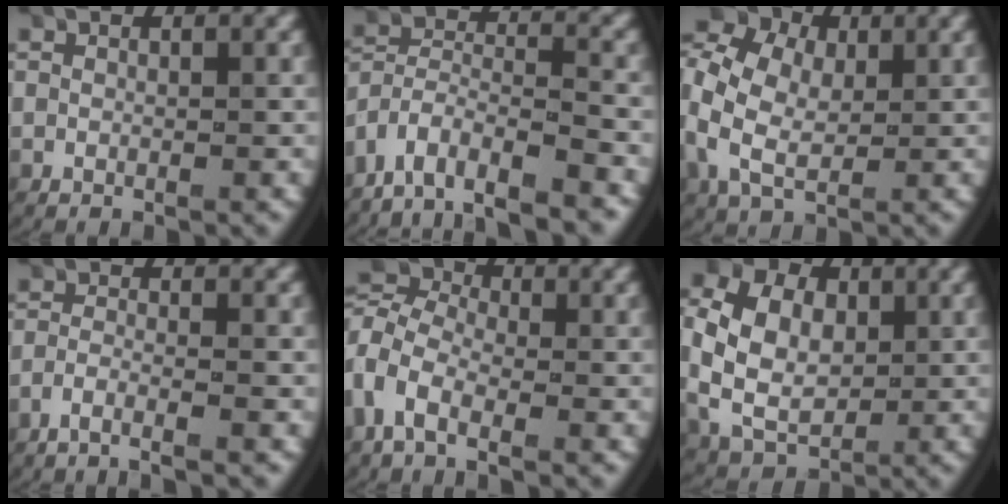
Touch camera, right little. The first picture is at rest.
{"total": 8.6, "force": [-5.6, 5.7, 3.4], "torque": [-0.092, -0.042, -0.094]}
{"total": 10.2, "force": [2.5, 8.2, 5.5], "torque": [-0.129, 0.000, 0.031]}
{"total": 3.5, "force": [-2.9, 0.0, 1.8], "torque": [-0.044, -0.009, -0.047]}
{"total": 7.8, "force": [1.0, 6.6, 4.2], "torque": [-0.098, 0.001, -0.002]}
{"total": 10.1, "force": [0.6, 8.3, 5.8], "torque": [-0.143, -0.019, 0.014]}